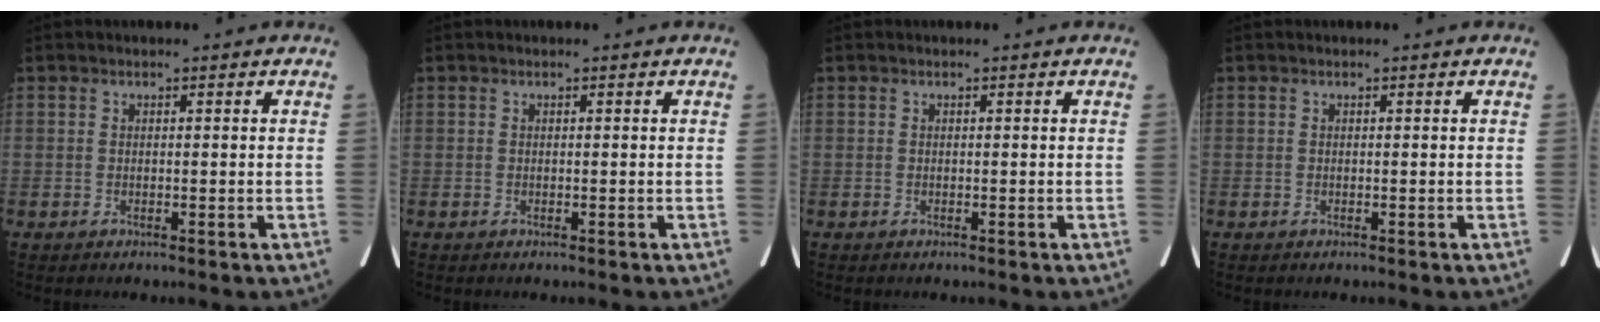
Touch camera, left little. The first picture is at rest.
{"total": 0.0}
{"total": 0.0}
{"total": 0.0}